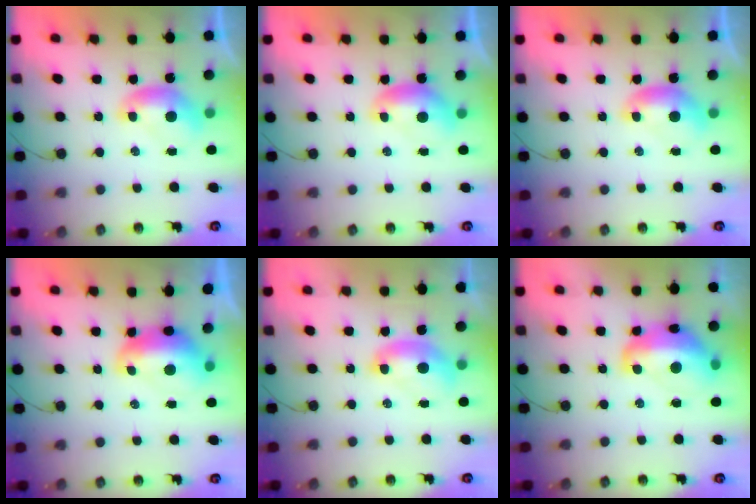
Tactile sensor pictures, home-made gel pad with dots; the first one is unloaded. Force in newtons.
{"total": 0.0}
{"total": 0.0}
{"total": 3.1, "press": 3.0, "slide": 0.8}
{"total": 2.2, "press": 2.1, "slide": 0.3}
{"total": 7.9, "press": 7.8, "slide": 1.2}